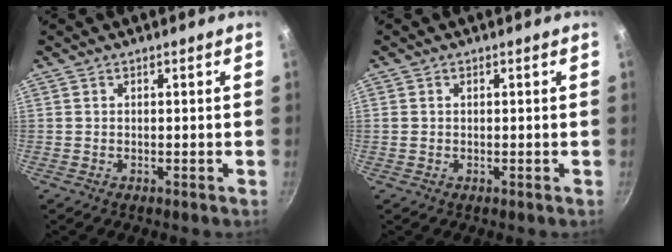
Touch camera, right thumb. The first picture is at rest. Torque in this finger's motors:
{"motor_torque": [0.02, -0.29, -0.43, 0.10, -0.03]}